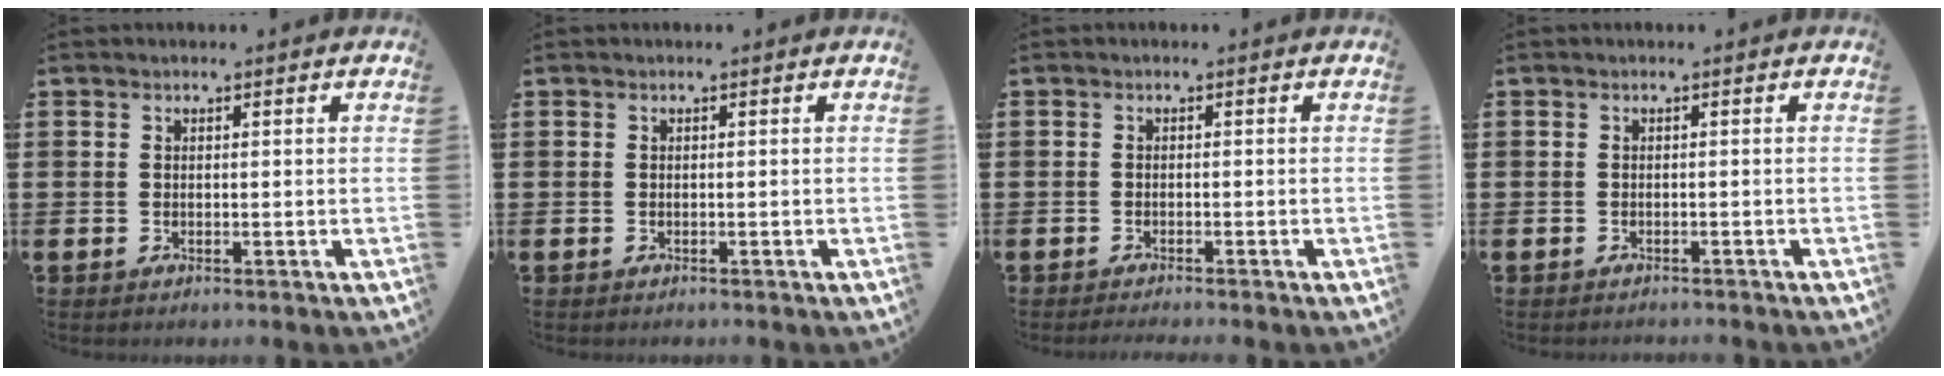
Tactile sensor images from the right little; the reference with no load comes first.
{"total": 0.0}
{"total": 0.7, "force": [-0.7, -0.1, 0.3], "torque": [-0.004, -0.002, -0.013]}
{"total": 0.5, "force": [-0.5, 0.0, -0.1], "torque": [0.000, -0.002, -0.011]}